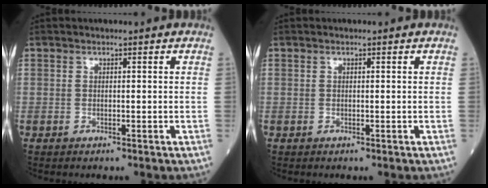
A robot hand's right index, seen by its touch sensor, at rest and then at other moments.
{"total": 0.0}